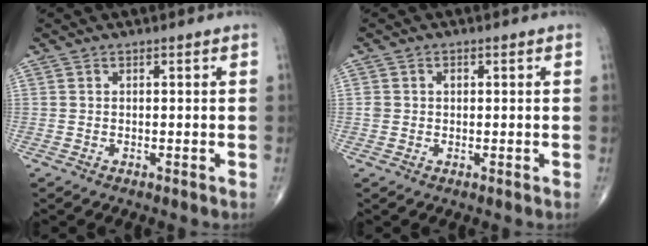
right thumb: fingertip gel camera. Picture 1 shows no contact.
{"total": 1.5, "force": [0.2, 1.3, 0.8], "torque": [-0.012, 0.004, 0.006]}